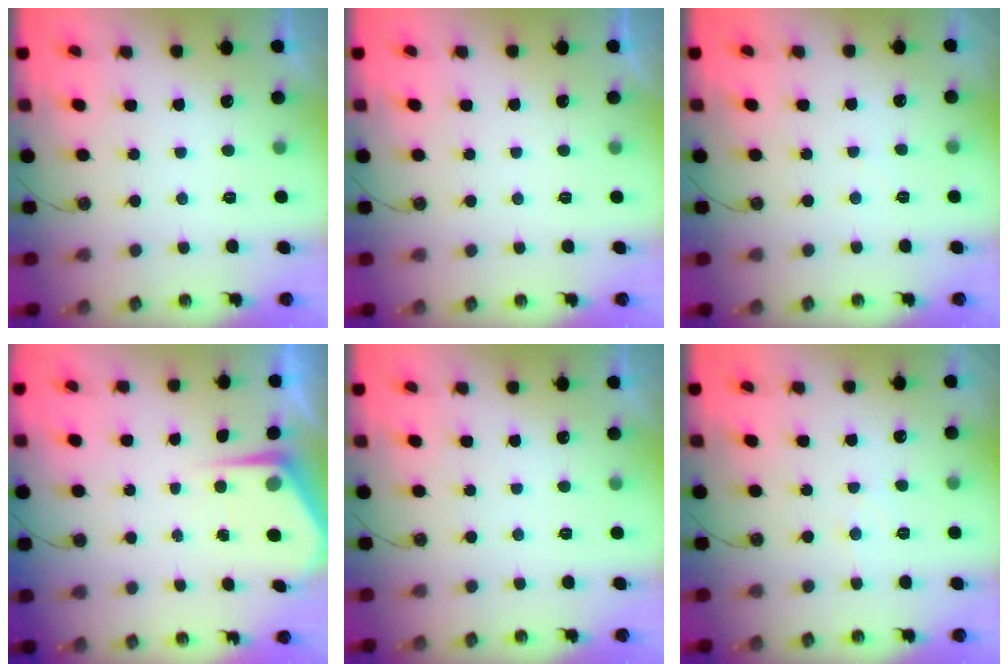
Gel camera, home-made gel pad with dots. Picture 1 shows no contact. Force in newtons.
{"total": 0.0}
{"total": 2.8, "press": 2.8, "slide": 0.5}
{"total": 5.8, "press": 5.8, "slide": 0.2}
{"total": 0.0}
{"total": 5.1, "press": 5.0, "slide": 0.6}